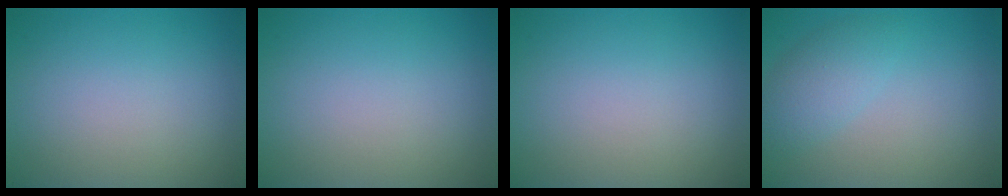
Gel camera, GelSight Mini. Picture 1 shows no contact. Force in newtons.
{"total": 0.0}
{"total": 0.0}
{"total": 2.8, "press": 2.8, "slide": 0.1}